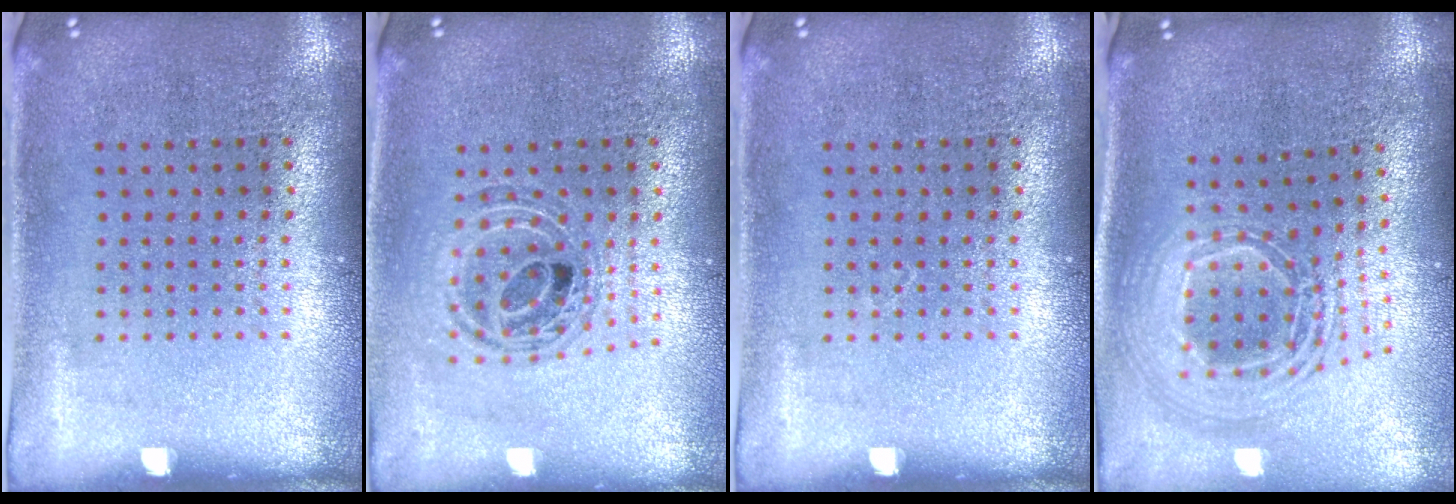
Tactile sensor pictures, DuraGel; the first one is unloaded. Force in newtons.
{"total": 0.9, "press": 0.9, "slide": 0.2}
{"total": 0.0}
{"total": 2.4, "press": 1.8, "slide": 1.6}